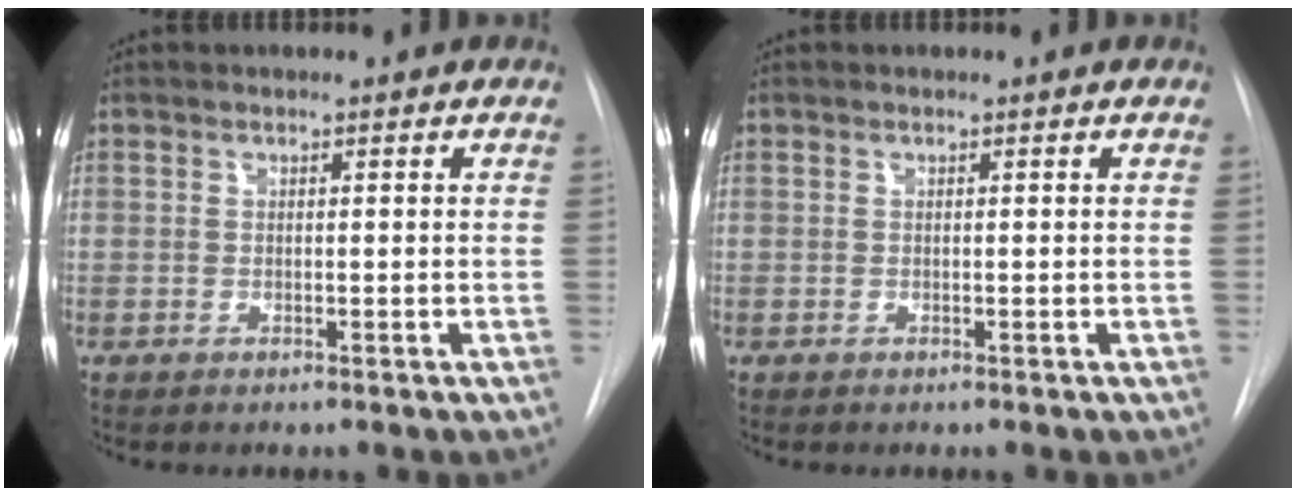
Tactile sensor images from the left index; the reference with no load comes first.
{"total": 0.0}